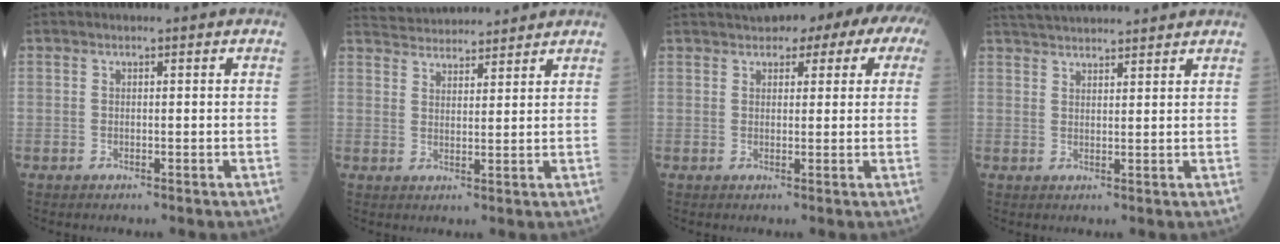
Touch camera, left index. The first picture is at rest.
{"total": 8.8, "force": [8.6, 1.2, 1.6], "torque": [-0.034, 0.029, 0.133]}
{"total": 11.1, "force": [6.6, 4.3, 7.8], "torque": [-0.096, 0.046, 0.073]}
{"total": 9.8, "force": [9.1, 0.9, 3.4], "torque": [-0.059, 0.035, 0.137]}